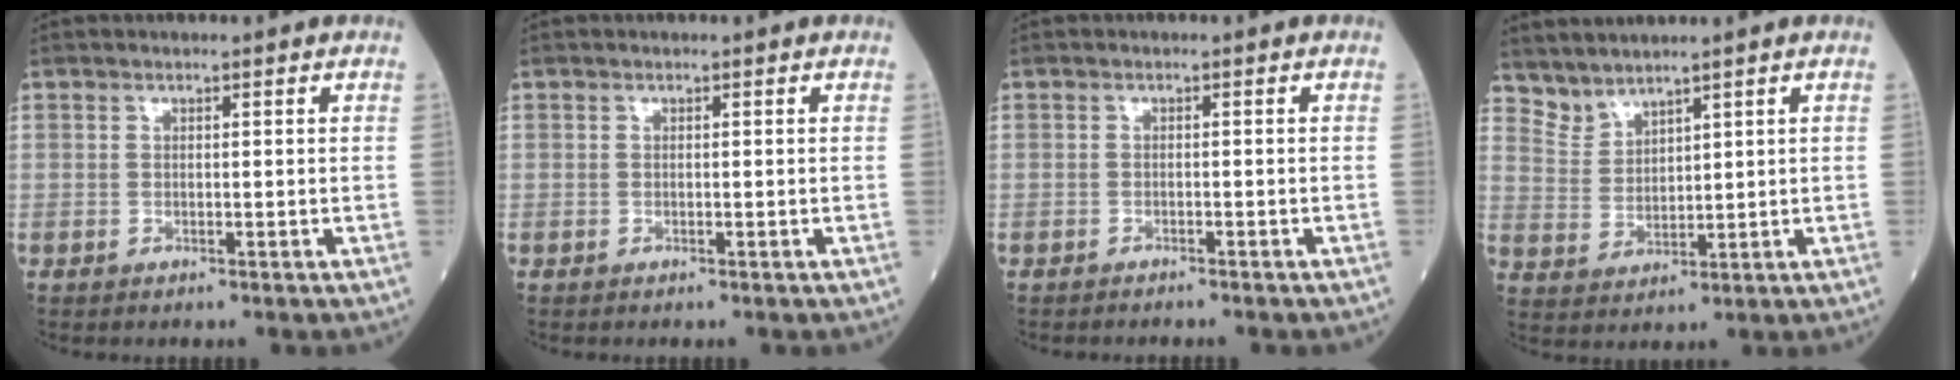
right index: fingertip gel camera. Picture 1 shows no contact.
{"total": 0.0}
{"total": 3.7, "force": [-3.2, 1.1, 1.5], "torque": [-0.028, -0.007, -0.038]}
{"total": 4.2, "force": [3.9, 1.3, 0.3], "torque": [-0.018, 0.004, 0.097]}